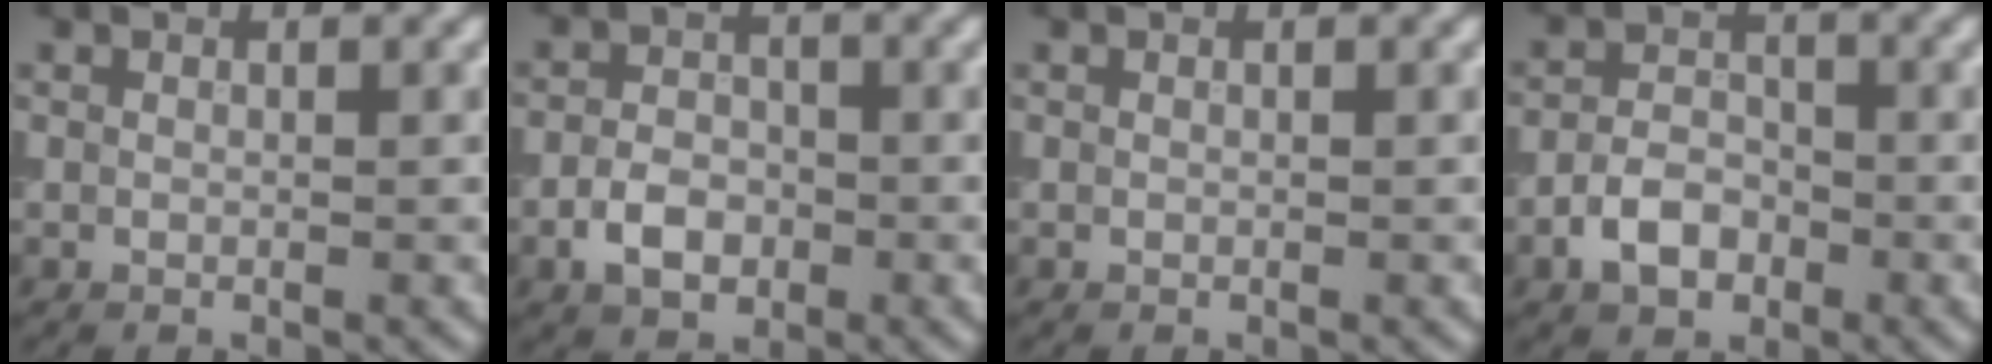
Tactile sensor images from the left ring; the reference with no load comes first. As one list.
[{"total": 3.3, "force": [-1.4, 2.3, 2.0], "torque": [-0.031, 0.003, -0.032]}, {"total": 0.0}, {"total": 3.5, "force": [-1.7, 2.3, 2.0], "torque": [-0.032, 0.006, -0.038]}]